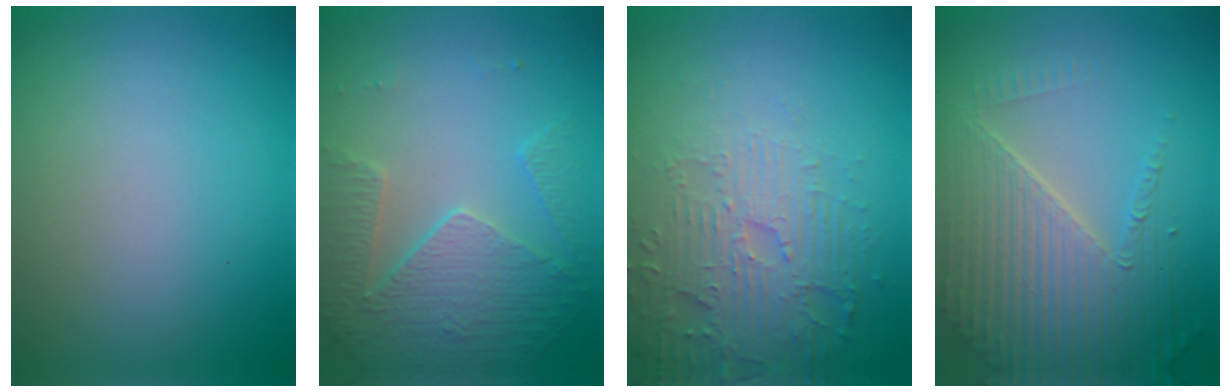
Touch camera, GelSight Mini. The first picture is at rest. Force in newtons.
{"total": 3.8, "press": 3.5, "slide": 1.4}
{"total": 5.3, "press": 3.6, "slide": 3.8}
{"total": 6.5, "press": 4.9, "slide": 4.3}